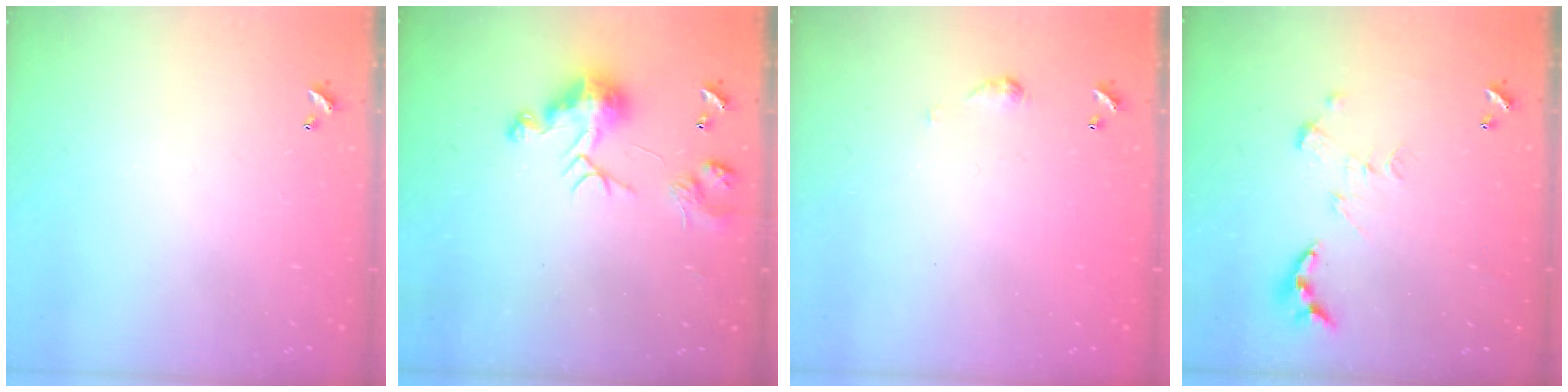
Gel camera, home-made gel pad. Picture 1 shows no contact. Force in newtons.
{"total": 8.3, "press": 8.3, "slide": 0.7}
{"total": 3.2, "press": 3.1, "slide": 0.5}
{"total": 0.0}